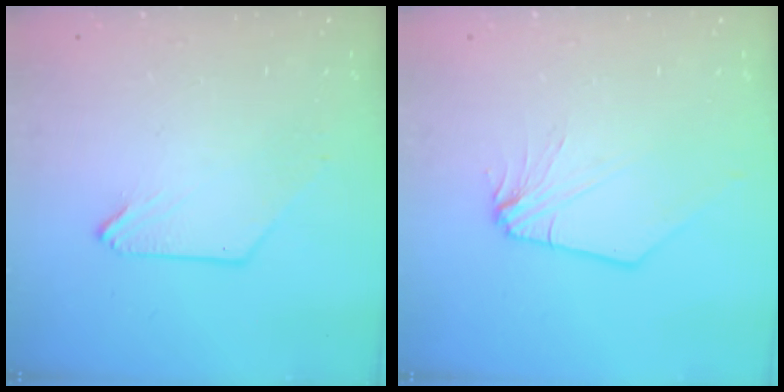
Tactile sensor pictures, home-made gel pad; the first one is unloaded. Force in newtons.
{"total": 0.0}